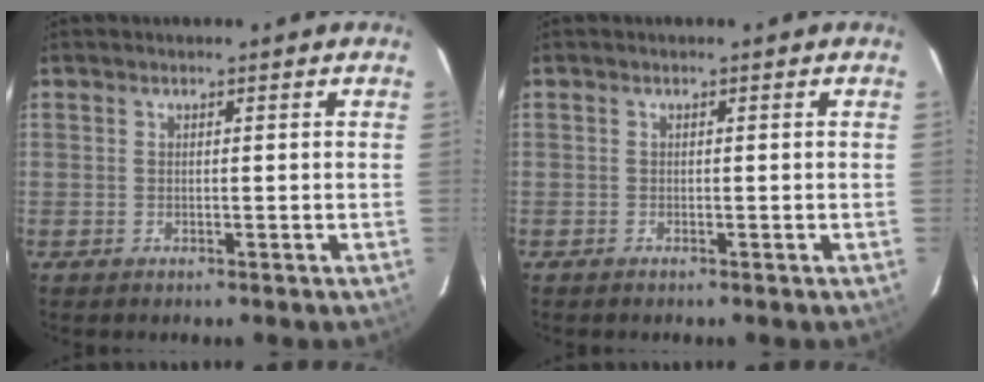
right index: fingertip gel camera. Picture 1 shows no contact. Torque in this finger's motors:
{"motor_torque": [0.02, -0.11, -0.23, -0.09]}